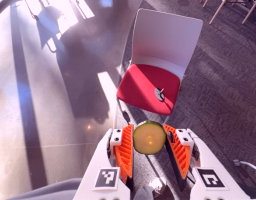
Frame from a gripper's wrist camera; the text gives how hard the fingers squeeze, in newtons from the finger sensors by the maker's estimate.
{"total": 6.0, "left": 6.1, "right": 6.0}